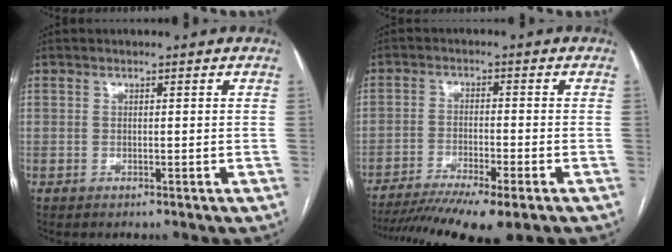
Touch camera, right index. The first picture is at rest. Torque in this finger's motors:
{"motor_torque": [1.18, -0.96, 0.53, 0.12]}